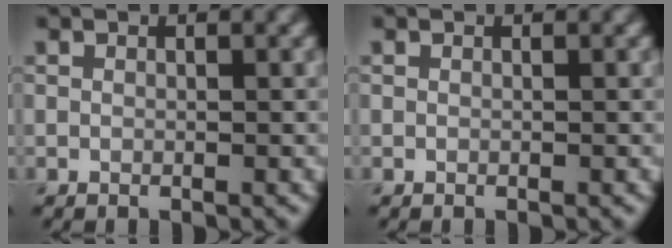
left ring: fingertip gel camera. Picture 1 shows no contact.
{"total": 0.0}